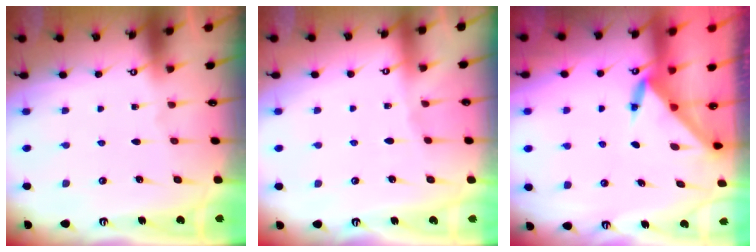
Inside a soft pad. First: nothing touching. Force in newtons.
{"total": 2.4, "press": 2.3, "slide": 0.5}
{"total": 3.6, "press": 3.5, "slide": 0.3}